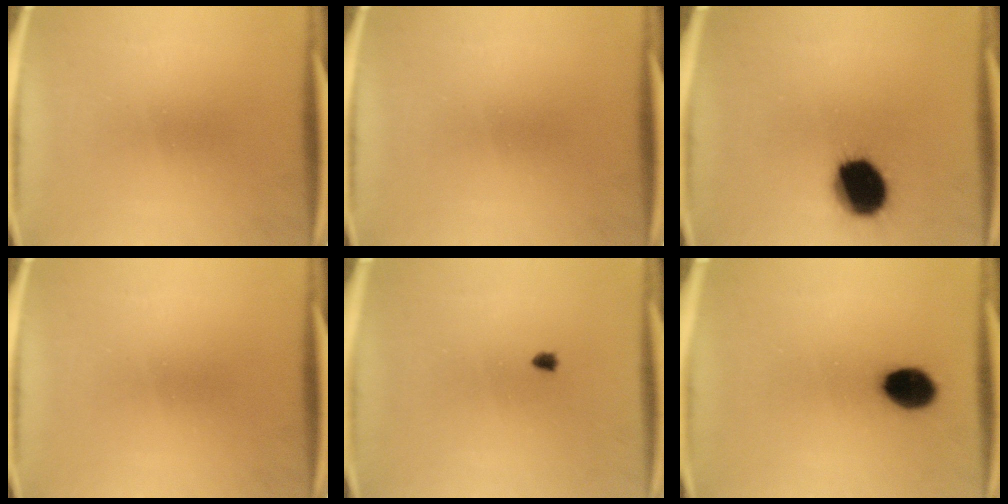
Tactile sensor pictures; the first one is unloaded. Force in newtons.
{"total": 0.0}
{"total": 15.8}
{"total": 0.0}
{"total": 0.6}
{"total": 8.4}